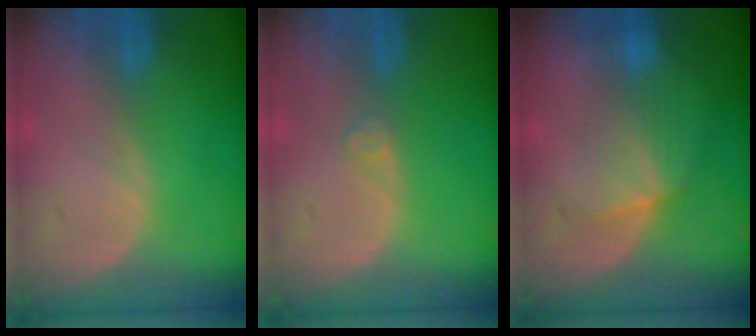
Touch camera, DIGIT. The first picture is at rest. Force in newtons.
{"total": 1.1, "press": 1.0, "slide": 0.2}
{"total": 4.9, "press": 4.7, "slide": 1.2}